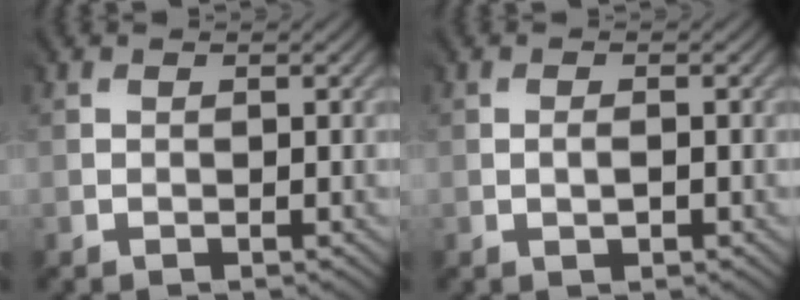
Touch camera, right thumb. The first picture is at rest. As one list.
[{"total": 0.7, "force": [-0.4, 0.2, 0.5], "torque": [-0.008, -0.002, -0.005]}]